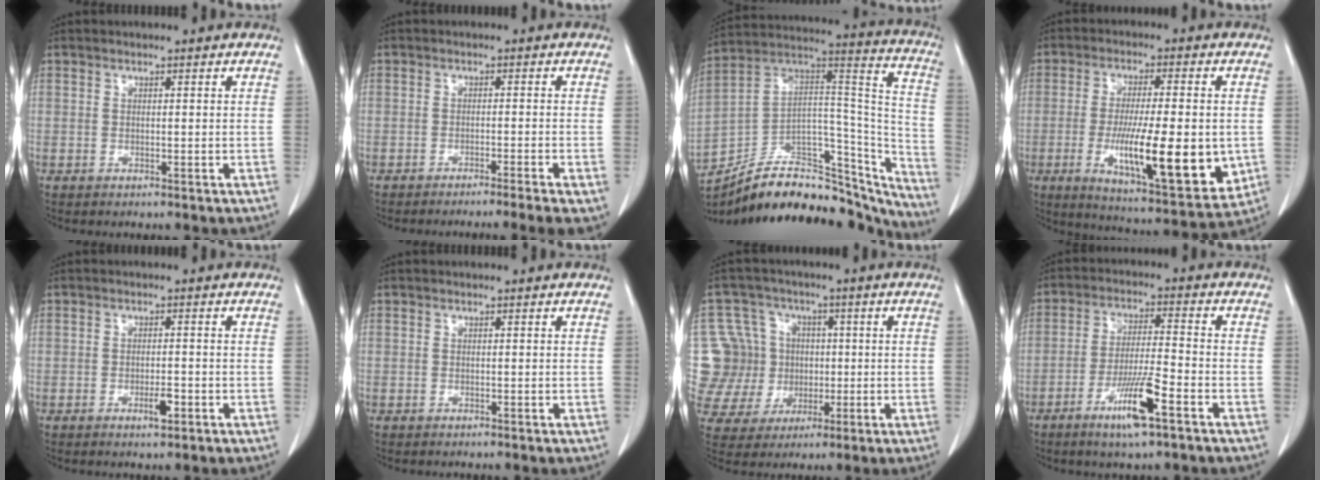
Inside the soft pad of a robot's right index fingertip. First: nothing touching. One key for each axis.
{"total": 8.4, "fx": -6.3, "fy": 0.1, "fz": 5.6, "tx": -0.058, "ty": -0.012, "tz": -0.089}
{"total": 32.4, "fx": -27.4, "fy": 11.8, "fz": 12.8, "tx": -0.173, "ty": 0.040, "tz": -0.386}
{"total": 18.2, "fx": -3.4, "fy": 3.9, "fz": 17.4, "tx": -0.272, "ty": -0.030, "tz": -0.043}
{"total": 2.2, "fx": -1.0, "fy": 0.6, "fz": 1.9, "tx": -0.028, "ty": 0.000, "tz": -0.014}
{"total": 0.0}
{"total": 13.9, "fx": 0.1, "fy": 13.5, "fz": 3.4, "tx": -0.100, "ty": 0.047, "tz": 0.023}
{"total": 9.0, "fx": -4.9, "fy": 0.4, "fz": 7.6, "tx": -0.143, "ty": -0.011, "tz": -0.086}